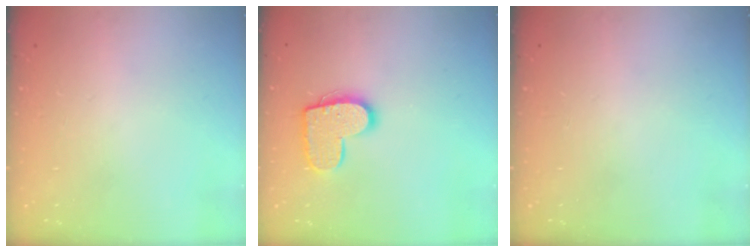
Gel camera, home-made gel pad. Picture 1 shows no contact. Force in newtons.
{"total": 12.4, "press": 12.4, "slide": 0.6}
{"total": 0.0}